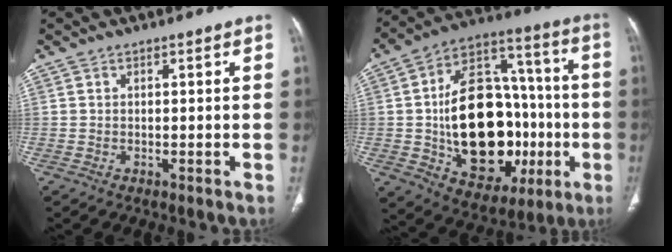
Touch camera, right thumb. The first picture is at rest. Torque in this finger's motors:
{"motor_torque": [0.21, 1.92, 1.30, 0.75, 0.58]}